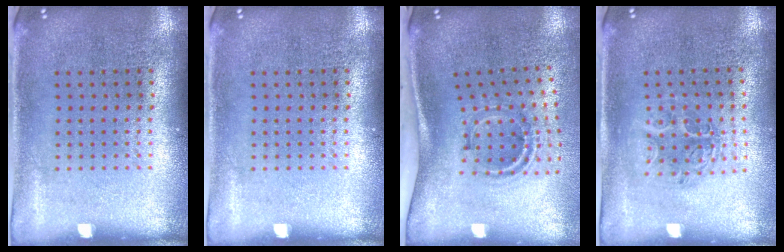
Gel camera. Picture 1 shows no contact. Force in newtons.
{"total": 0.0}
{"total": 1.4, "press": 1.0, "slide": 1.0}
{"total": 1.2, "press": 1.2, "slide": 0.4}